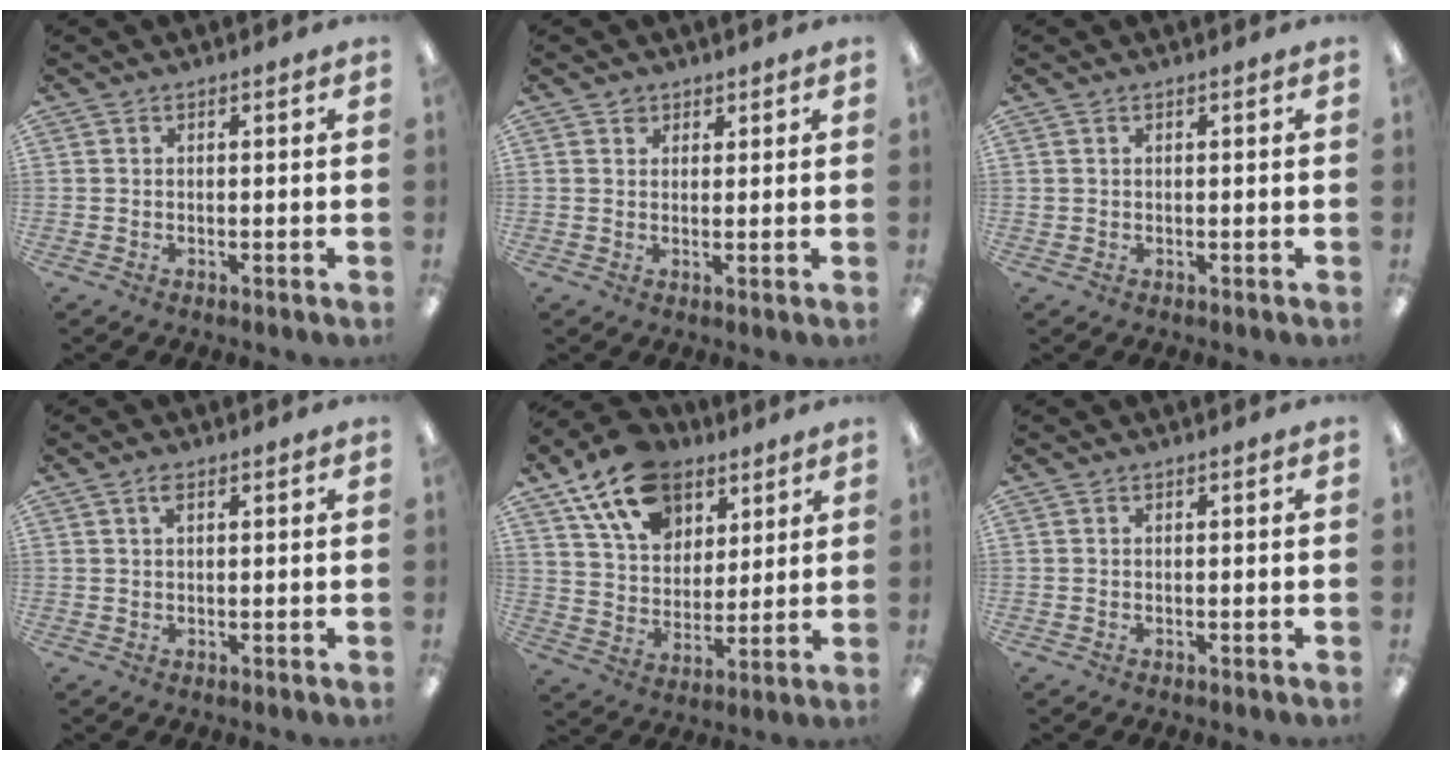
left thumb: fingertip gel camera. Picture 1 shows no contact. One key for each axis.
{"total": 2.2, "fx": 1.5, "fy": 1.6, "fz": 0.2, "tx": 0.011, "ty": -0.006, "tz": 0.025}
{"total": 1.0, "fx": 0.5, "fy": 0.6, "fz": 0.6, "tx": -0.013, "ty": 0.004, "tz": 0.008}
{"total": 2.3, "fx": 1.3, "fy": 1.0, "fz": 1.6, "tx": -0.029, "ty": 0.001, "tz": 0.020}
{"total": 17.7, "fx": 11.0, "fy": 11.0, "fz": 8.4, "tx": -0.150, "ty": -0.045, "tz": 0.204}
{"total": 0.0}